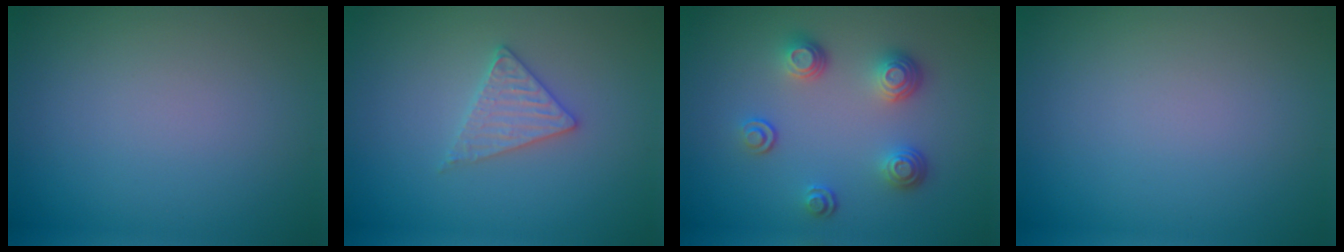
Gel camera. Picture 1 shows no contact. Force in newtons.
{"total": 2.4, "press": 2.4, "slide": 0.3}
{"total": 3.5, "press": 2.7, "slide": 2.1}
{"total": 0.0}